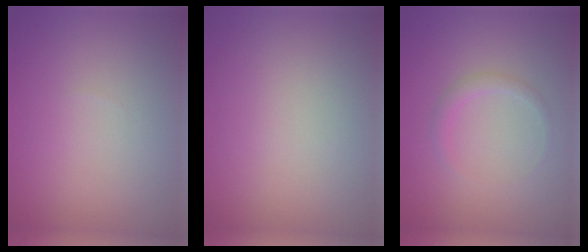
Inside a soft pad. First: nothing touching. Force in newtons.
{"total": 0.0}
{"total": 1.3, "press": 1.3, "slide": 0.0}